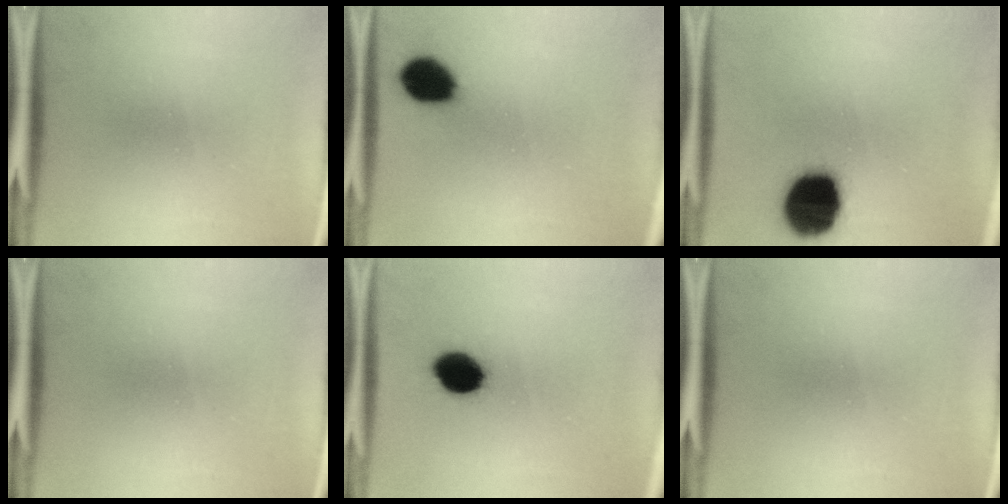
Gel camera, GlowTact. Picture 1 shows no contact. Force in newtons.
{"total": 9.8}
{"total": 20.0}
{"total": 0.0}
{"total": 8.8}
{"total": 0.0}